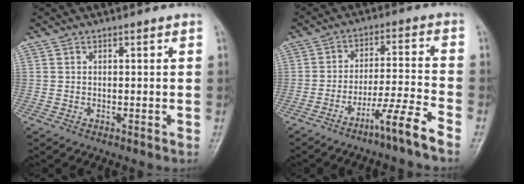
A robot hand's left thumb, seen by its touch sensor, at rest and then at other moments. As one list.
[{"total": 7.9, "force": [-5.8, -0.7, 5.2], "torque": [-0.102, 0.040, -0.107]}]